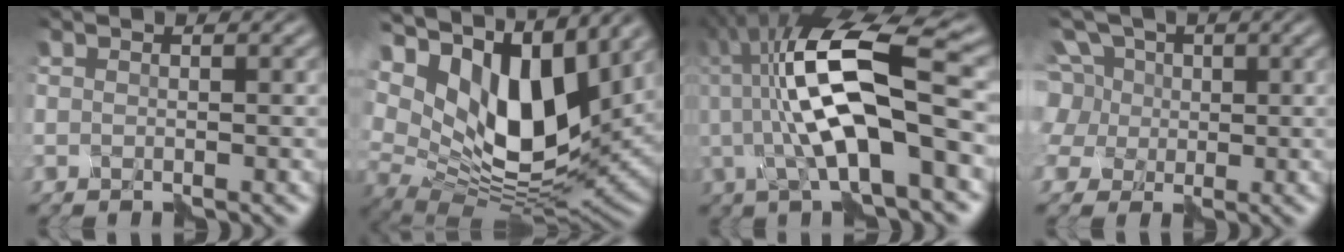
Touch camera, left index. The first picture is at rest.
{"total": 14.1, "force": [6.5, 7.2, 10.3], "torque": [-0.186, 0.017, 0.122]}
{"total": 11.5, "force": [1.0, 3.3, 10.9], "torque": [-0.198, 0.021, 0.019]}
{"total": 7.9, "force": [2.4, 6.9, 3.0], "torque": [-0.062, 0.042, 0.019]}